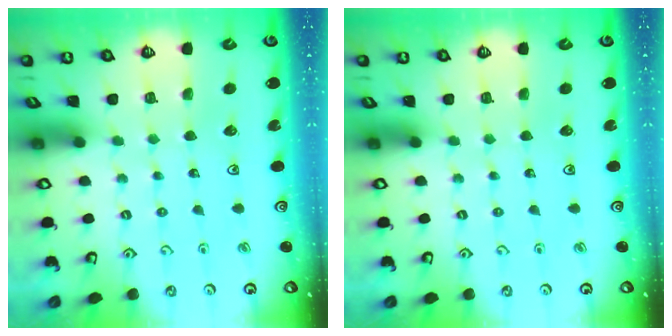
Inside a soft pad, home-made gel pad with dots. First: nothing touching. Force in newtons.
{"total": 0.0}